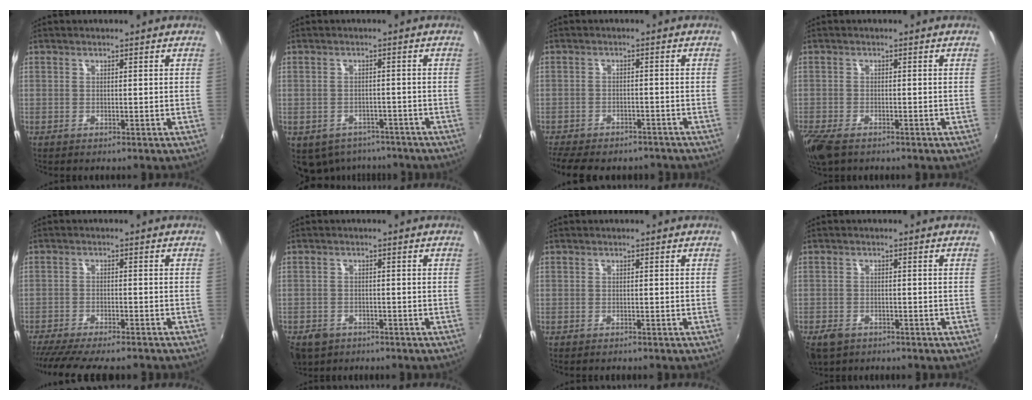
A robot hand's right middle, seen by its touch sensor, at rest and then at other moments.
{"total": 9.5, "force": [-6.7, 5.8, 3.3], "torque": [-0.083, -0.015, -0.085]}
{"total": 12.8, "force": [-10.6, 4.8, 5.3], "torque": [-0.126, -0.024, -0.155]}
{"total": 6.1, "force": [-4.3, 2.5, 3.6], "torque": [-0.093, -0.026, -0.086]}
{"total": 13.0, "force": [-11.3, 2.0, 6.1], "torque": [-0.130, -0.035, -0.176]}
{"total": 5.9, "force": [-3.7, 3.9, 2.3], "torque": [-0.062, -0.008, -0.060]}
{"total": 0.6, "force": [-0.6, 0.2, 0.1], "torque": [-0.003, -0.003, -0.010]}
{"total": 4.7, "force": [-3.1, 2.8, 2.0], "torque": [-0.057, -0.010, -0.053]}